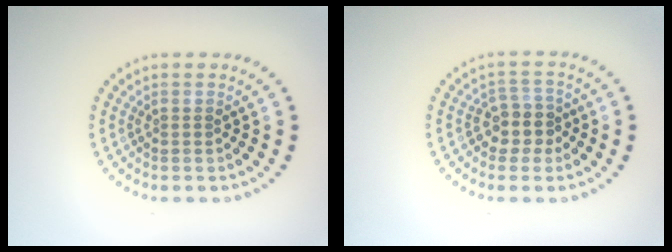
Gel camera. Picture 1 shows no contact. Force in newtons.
{"total": 2.7, "press": 2.3, "slide": 1.4}